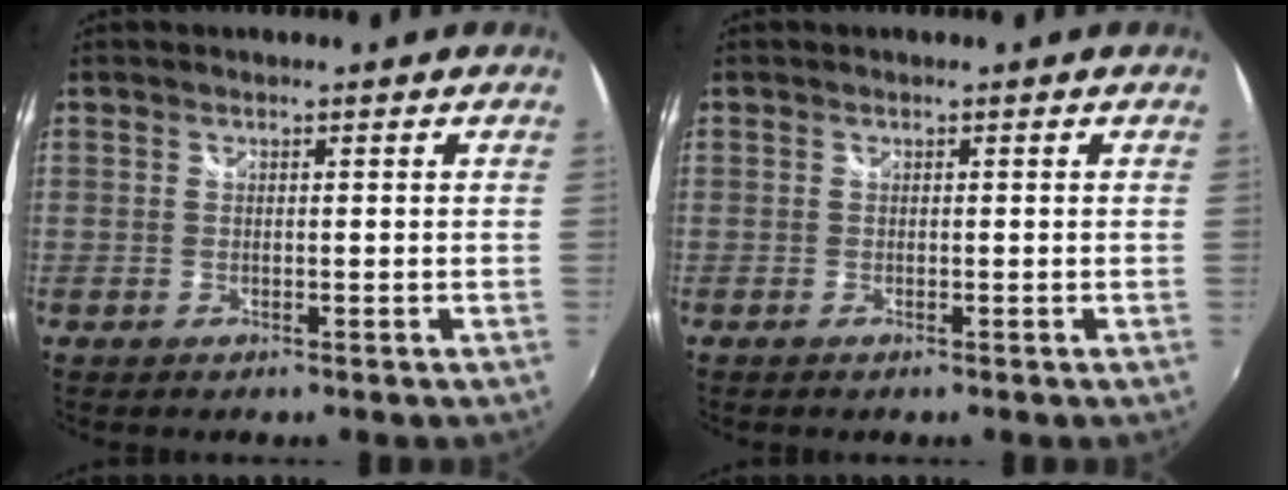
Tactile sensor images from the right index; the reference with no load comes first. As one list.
[{"total": 0.0}]